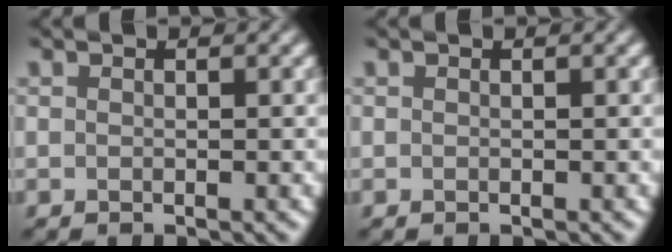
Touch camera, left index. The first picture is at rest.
{"total": 0.0}